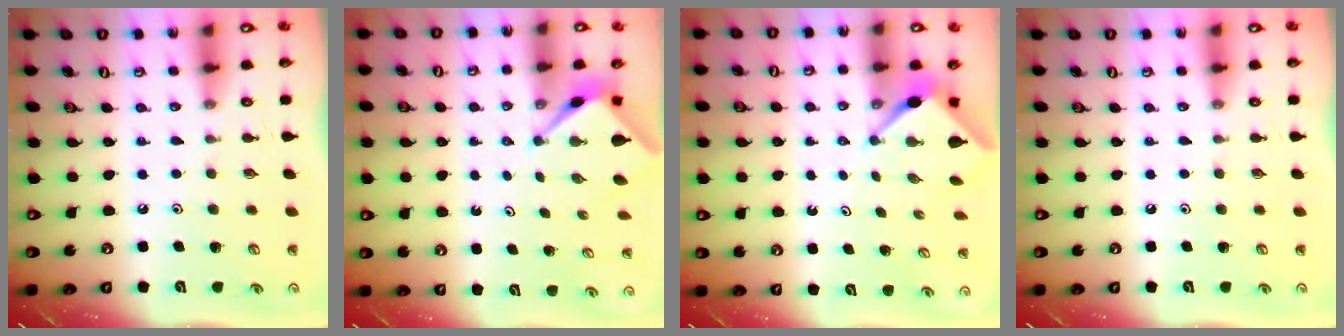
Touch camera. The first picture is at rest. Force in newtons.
{"total": 2.7, "press": 2.7, "slide": 0.2}
{"total": 3.1, "press": 3.1, "slide": 0.2}
{"total": 0.0}